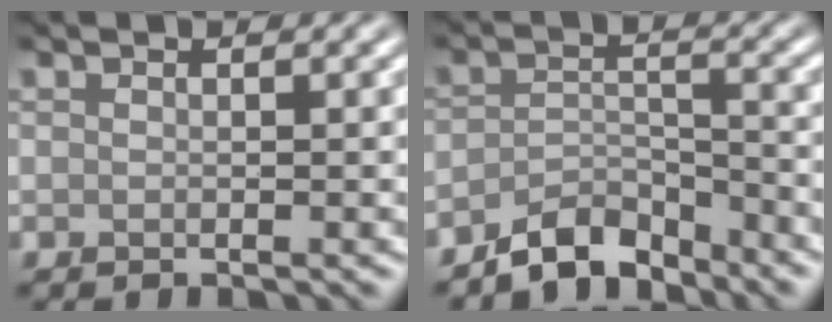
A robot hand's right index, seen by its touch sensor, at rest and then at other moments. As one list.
[{"total": 4.2, "force": [-3.6, 1.5, 1.4], "torque": [-0.021, 0.003, -0.071]}]